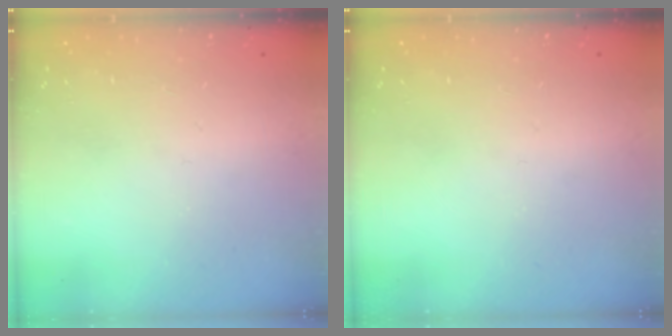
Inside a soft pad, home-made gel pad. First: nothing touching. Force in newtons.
{"total": 0.0}